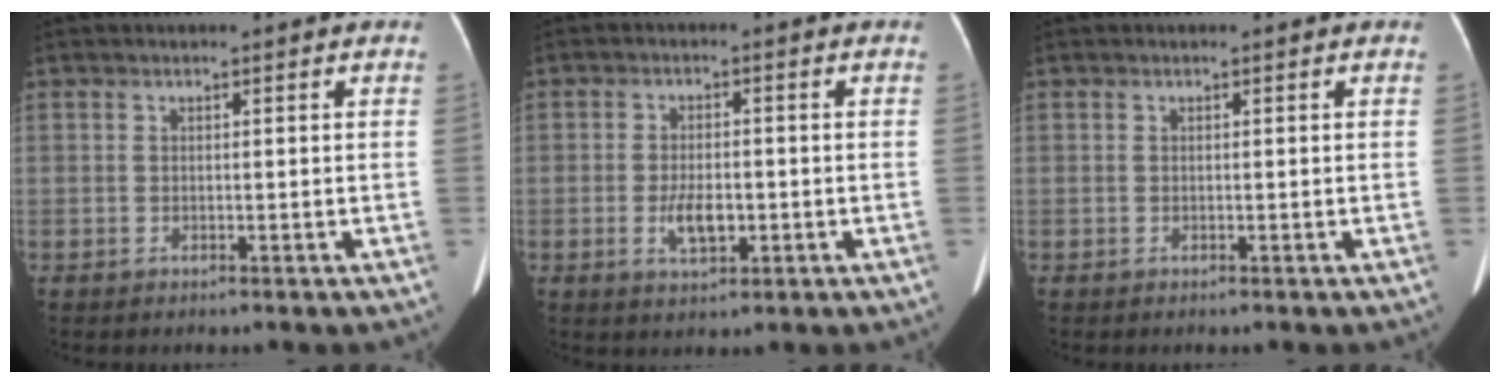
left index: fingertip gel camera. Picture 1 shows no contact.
{"total": 4.4, "force": [-1.2, 1.9, 3.7], "torque": [-0.073, 0.000, -0.018]}
{"total": 0.0}